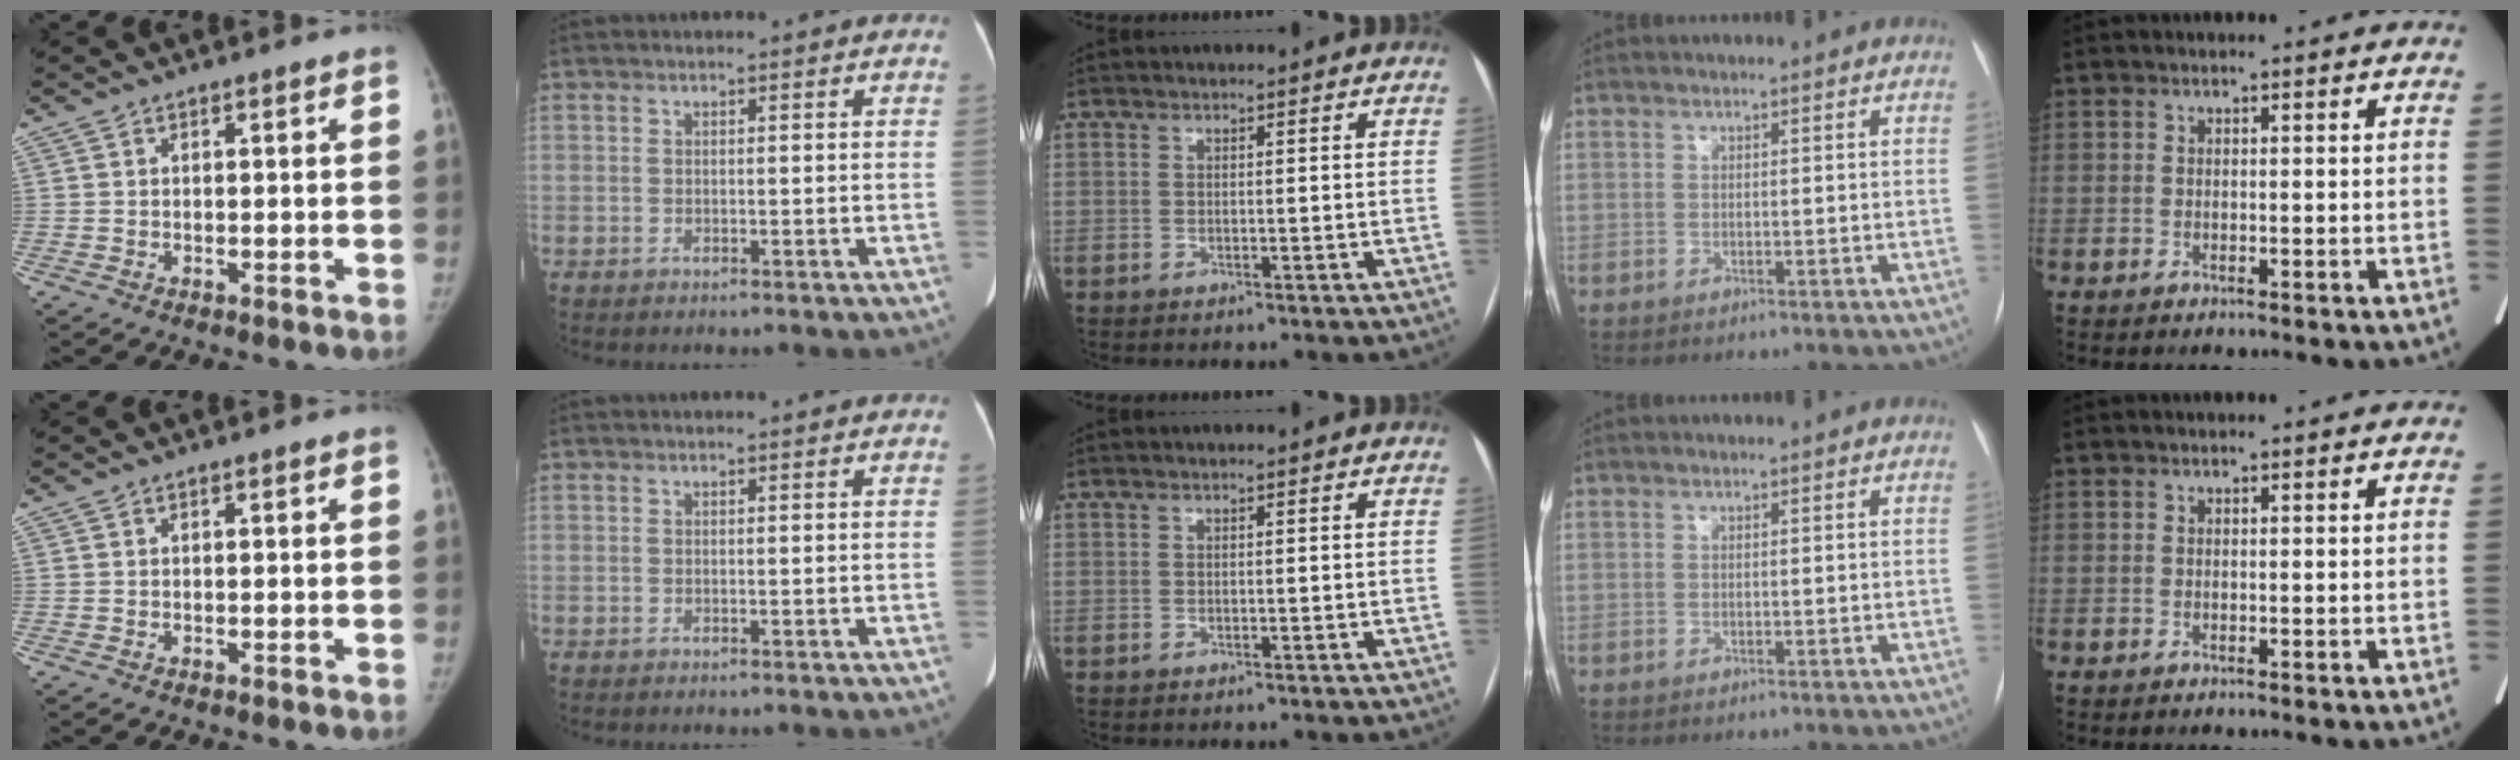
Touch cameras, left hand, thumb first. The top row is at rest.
{}